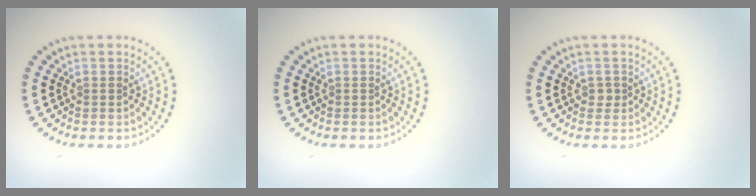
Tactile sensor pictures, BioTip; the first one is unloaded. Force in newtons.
{"total": 0.0}
{"total": 0.6, "press": 0.5, "slide": 0.3}